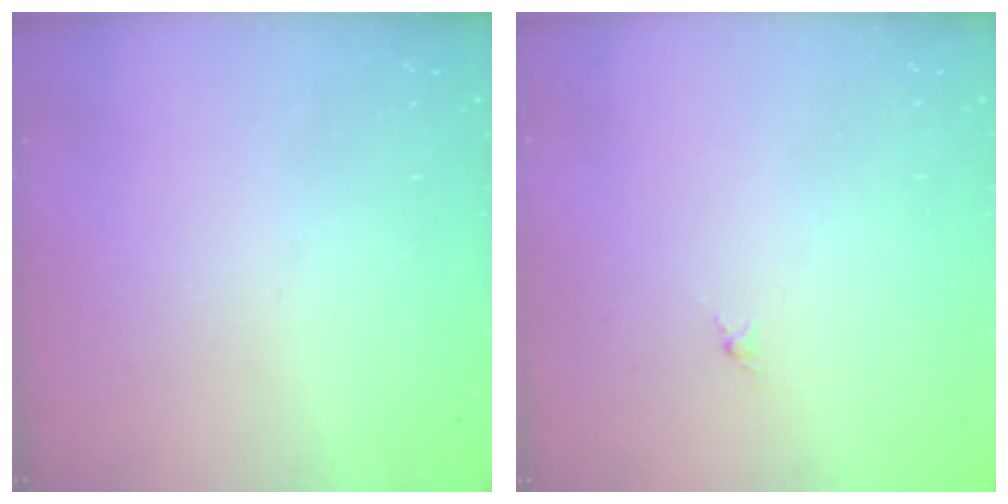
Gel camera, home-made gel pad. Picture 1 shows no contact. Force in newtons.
{"total": 0.0}